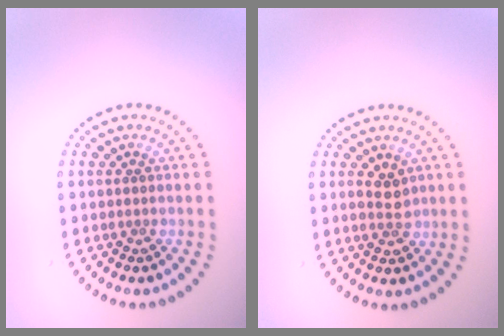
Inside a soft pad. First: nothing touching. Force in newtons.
{"total": 2.0, "press": 2.0, "slide": 0.2}